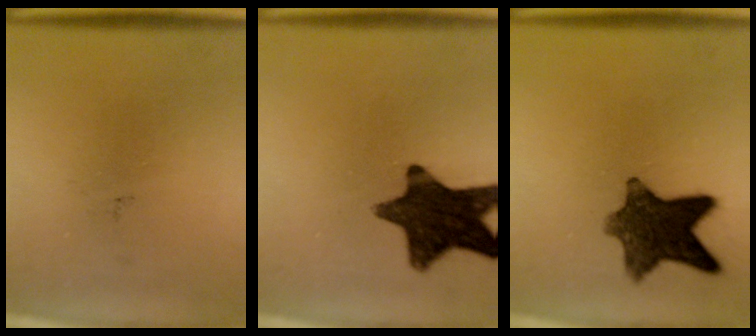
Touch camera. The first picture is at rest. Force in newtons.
{"total": 14.3}
{"total": 10.6}